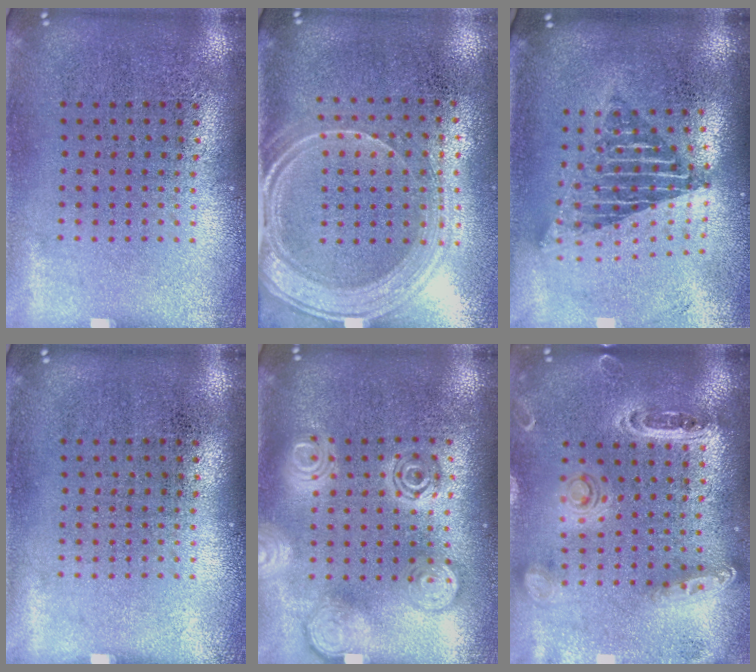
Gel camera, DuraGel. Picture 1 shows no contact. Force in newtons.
{"total": 1.7, "press": 1.4, "slide": 1.0}
{"total": 1.8, "press": 1.5, "slide": 1.1}
{"total": 0.0}
{"total": 1.9, "press": 1.9, "slide": 0.2}
{"total": 1.3, "press": 1.3, "slide": 0.1}